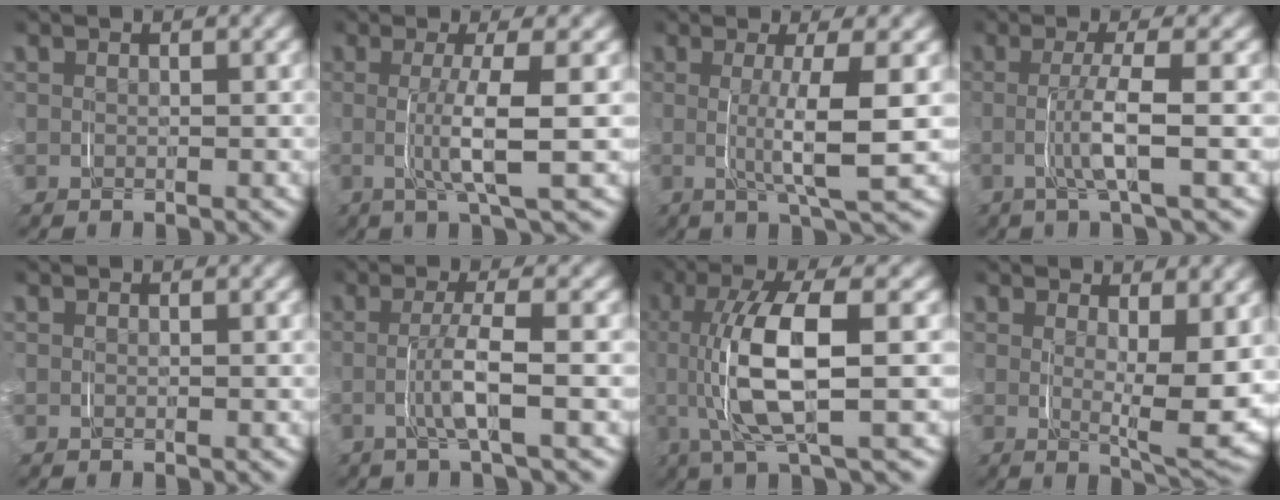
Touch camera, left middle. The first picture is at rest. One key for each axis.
{"total": 4.2, "fx": 0.0, "fy": -0.2, "fz": 4.2, "tx": -0.079, "ty": -0.008, "tz": -0.001}
{"total": 5.1, "fx": 0.4, "fy": 0.1, "fz": 5.1, "tx": -0.085, "ty": -0.007, "tz": 0.008}
{"total": 3.3, "fx": -0.4, "fy": -0.4, "fz": 3.3, "tx": -0.063, "ty": -0.003, "tz": -0.010}
{"total": 0.0}
{"total": 3.0, "fx": -0.6, "fy": -0.3, "fz": 2.9, "tx": -0.055, "ty": 0.000, "tz": -0.014}
{"total": 7.2, "fx": 0.0, "fy": 1.7, "fz": 7.0, "tx": -0.148, "ty": 0.004, "tz": -0.002}
{"total": 5.3, "fx": 1.5, "fy": 0.9, "fz": 5.0, "tx": -0.071, "ty": -0.022, "tz": 0.027}